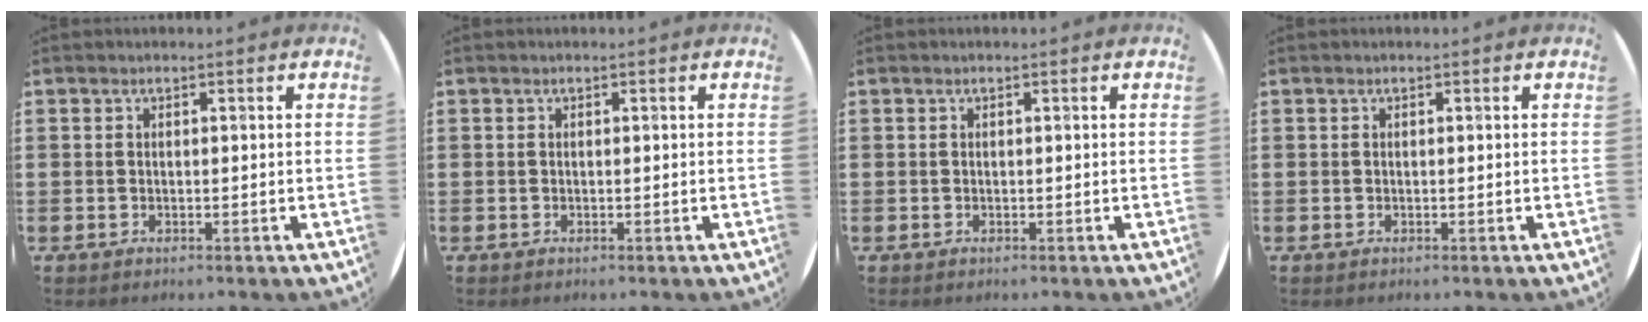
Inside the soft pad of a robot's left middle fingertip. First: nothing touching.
{"total": 0.0}
{"total": 0.0}
{"total": 0.0}